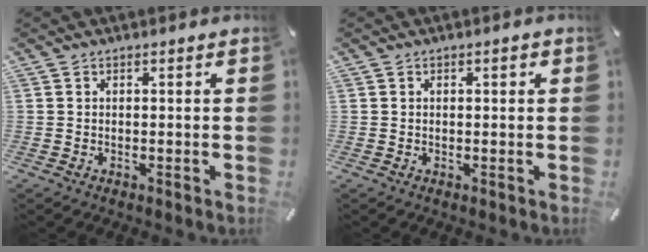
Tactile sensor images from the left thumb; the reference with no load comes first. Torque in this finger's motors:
{"motor_torque": [0.15, 0.05, 0.04, -0.10, 0.02]}